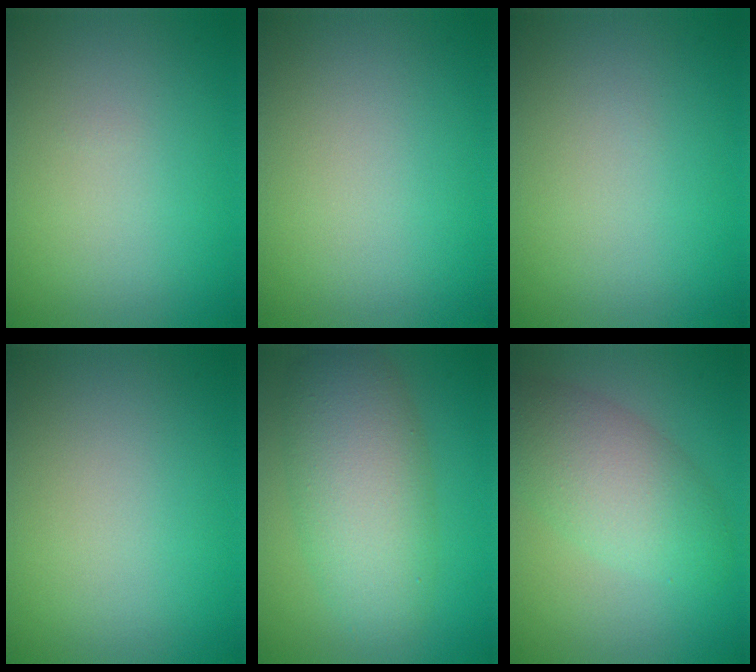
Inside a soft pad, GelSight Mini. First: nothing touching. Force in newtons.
{"total": 0.0}
{"total": 0.0}
{"total": 0.0}
{"total": 6.9, "press": 6.9, "slide": 0.4}
{"total": 5.2, "press": 5.2, "slide": 0.5}